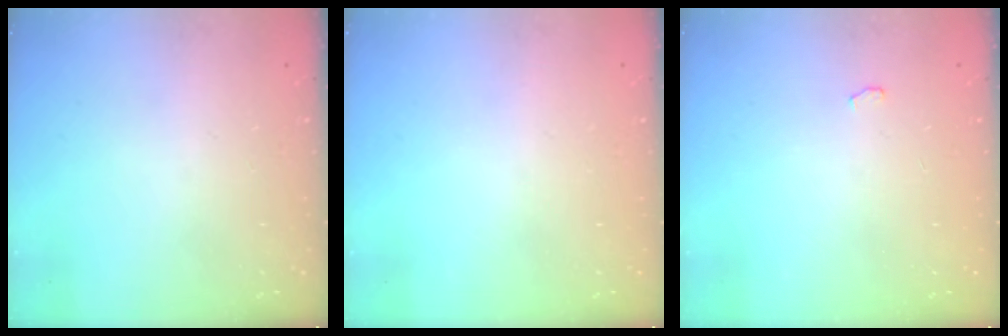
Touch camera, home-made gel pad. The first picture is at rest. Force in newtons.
{"total": 3.6, "press": 1.4, "slide": 3.3}
{"total": 7.7, "press": 4.0, "slide": 6.6}